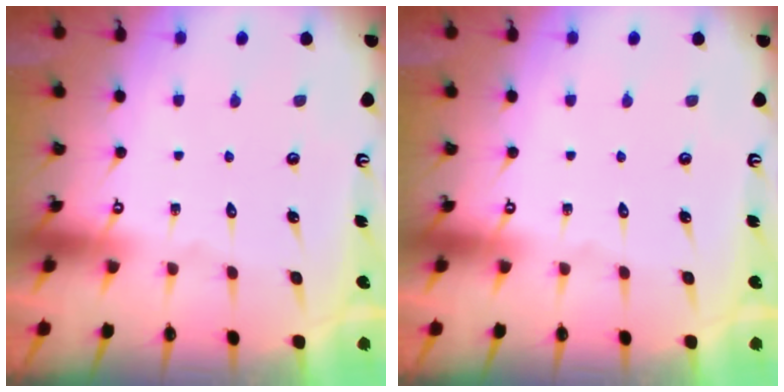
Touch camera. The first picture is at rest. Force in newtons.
{"total": 0.0}